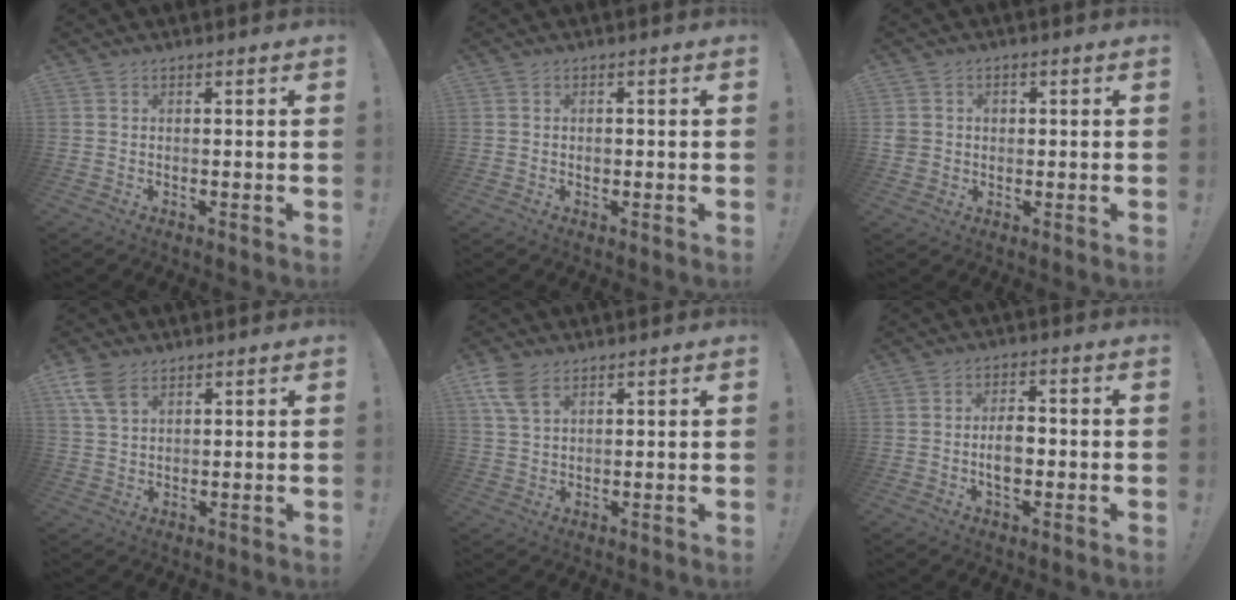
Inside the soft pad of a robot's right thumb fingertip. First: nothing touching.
{"total": 1.0, "force": [-0.3, 0.9, 0.3], "torque": [-0.001, 0.000, -0.007]}
{"total": 3.4, "force": [0.0, 3.2, 1.2], "torque": [-0.029, 0.004, -0.001]}
{"total": 6.7, "force": [3.9, 3.6, 4.1], "torque": [-0.069, -0.009, 0.076]}
{"total": 7.0, "force": [4.0, 3.8, 4.4], "torque": [-0.075, -0.011, 0.079]}
{"total": 5.9, "force": [-1.2, 3.6, 4.5], "torque": [-0.066, 0.004, -0.025]}